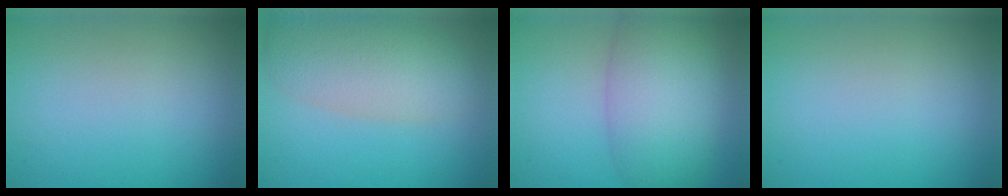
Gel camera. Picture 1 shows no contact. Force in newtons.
{"total": 6.8, "press": 6.8, "slide": 0.3}
{"total": 7.7, "press": 7.6, "slide": 0.6}
{"total": 0.0}